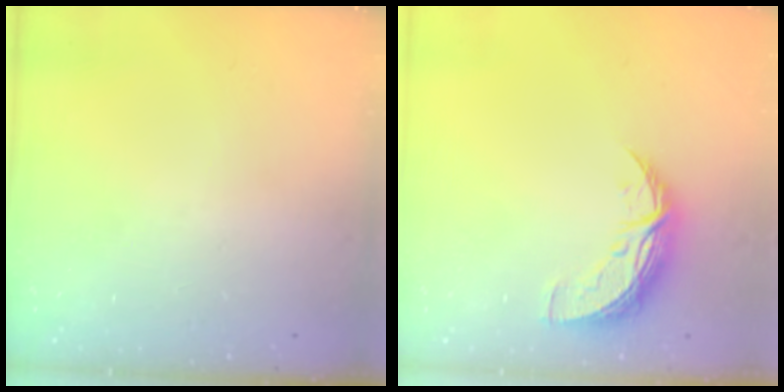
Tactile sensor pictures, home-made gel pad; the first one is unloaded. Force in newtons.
{"total": 8.8, "press": 8.8, "slide": 0.4}